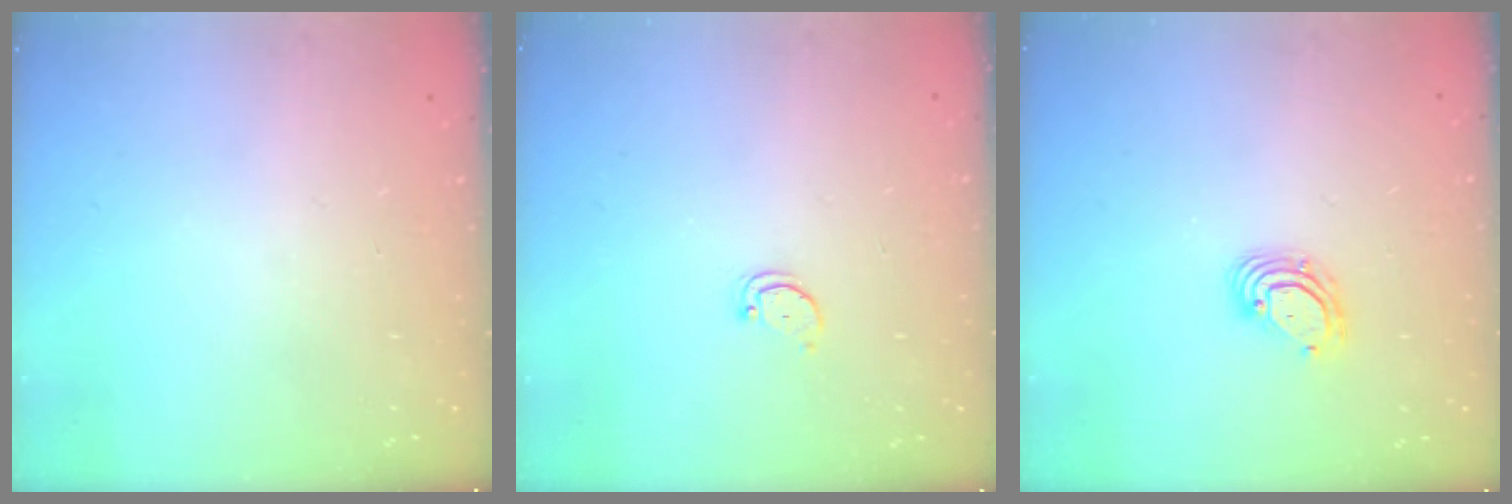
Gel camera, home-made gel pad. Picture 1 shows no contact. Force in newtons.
{"total": 2.5, "press": 2.4, "slide": 0.4}
{"total": 5.6, "press": 5.6, "slide": 0.7}